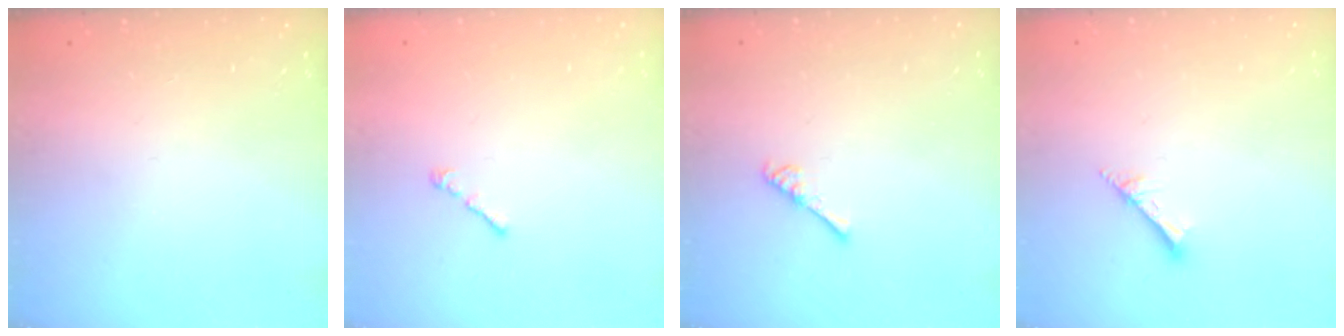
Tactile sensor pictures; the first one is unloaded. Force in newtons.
{"total": 1.0, "press": 0.9, "slide": 0.5}
{"total": 2.7, "press": 2.6, "slide": 0.4}
{"total": 1.7, "press": 1.6, "slide": 0.1}